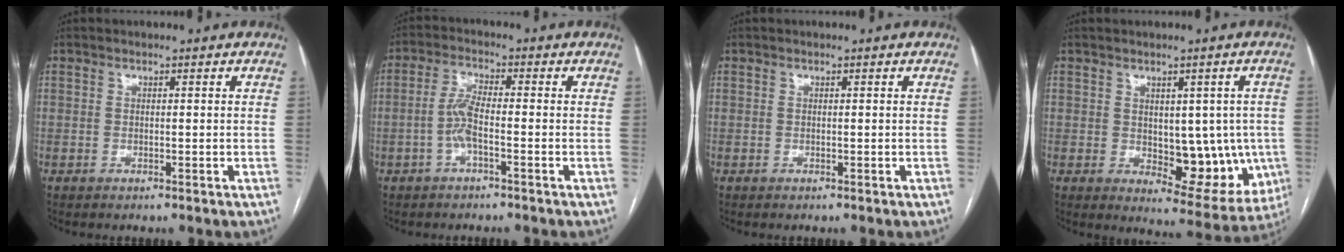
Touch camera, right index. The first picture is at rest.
{"total": 4.2, "force": [-1.4, 0.7, 3.9], "torque": [-0.085, 0.009, -0.030]}
{"total": 0.0}
{"total": 11.2, "force": [-0.8, 5.7, 9.6], "torque": [-0.101, 0.001, 0.009]}